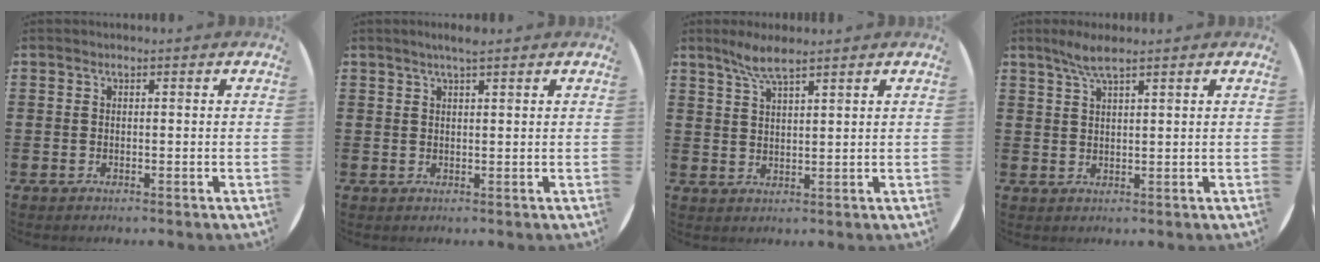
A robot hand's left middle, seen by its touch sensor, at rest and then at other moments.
{"total": 2.2, "force": [1.8, 0.0, 1.2], "torque": [-0.023, 0.004, 0.032]}
{"total": 4.0, "force": [3.3, 0.4, 2.3], "torque": [-0.052, 0.003, 0.058]}
{"total": 3.4, "force": [2.6, 0.3, 2.2], "torque": [-0.046, 0.005, 0.045]}